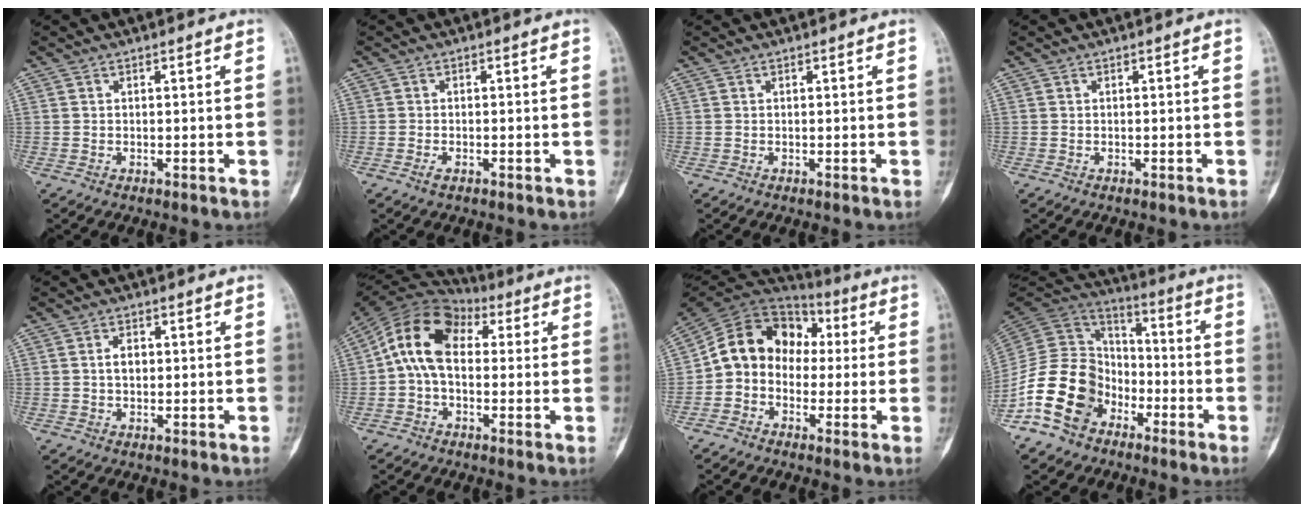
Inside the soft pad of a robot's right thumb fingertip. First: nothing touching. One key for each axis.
{"total": 1.4, "fx": -0.8, "fy": 0.7, "fz": 0.9, "tx": -0.024, "ty": 0.002, "tz": -0.015}
{"total": 0.0}
{"total": 0.0}
{"total": 2.5, "fx": 0.2, "fy": 1.7, "fz": 1.9, "tx": -0.028, "ty": 0.001, "tz": 0.002}
{"total": 12.8, "fx": 1.5, "fy": 8.6, "fz": 9.3, "tx": -0.155, "ty": 0.038, "tz": 0.013}
{"total": 13.9, "fx": 0.2, "fy": 11.3, "fz": 8.1, "tx": -0.109, "ty": 0.048, "tz": -0.009}
{"total": 15.8, "fx": -8.0, "fy": 11.6, "fz": 7.1, "tx": -0.115, "ty": 0.073, "tz": -0.158}